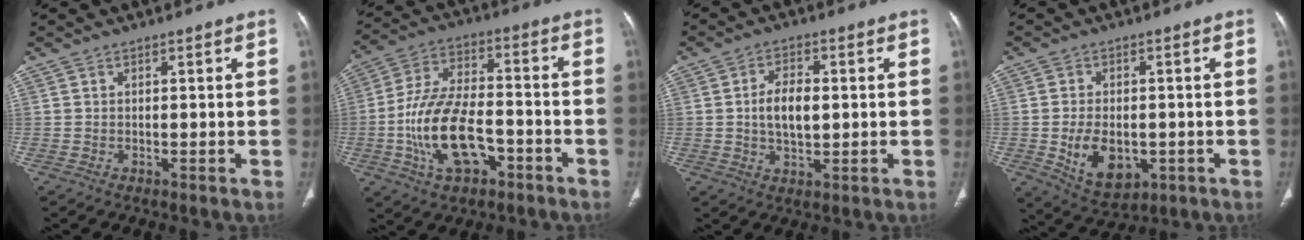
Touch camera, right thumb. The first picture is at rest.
{"total": 15.8, "force": [-5.3, 8.6, 12.1], "torque": [-0.226, 0.037, -0.092]}
{"total": 8.0, "force": [0.5, 4.2, 6.8], "torque": [-0.117, -0.001, 0.009]}
{"total": 10.0, "force": [-2.2, 6.5, 7.2], "torque": [-0.105, -0.001, -0.018]}